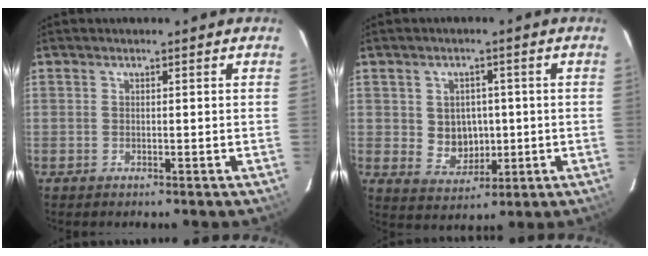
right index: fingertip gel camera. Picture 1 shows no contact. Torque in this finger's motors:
{"motor_torque": [0.11, 0.03, 0.03, 0.01]}